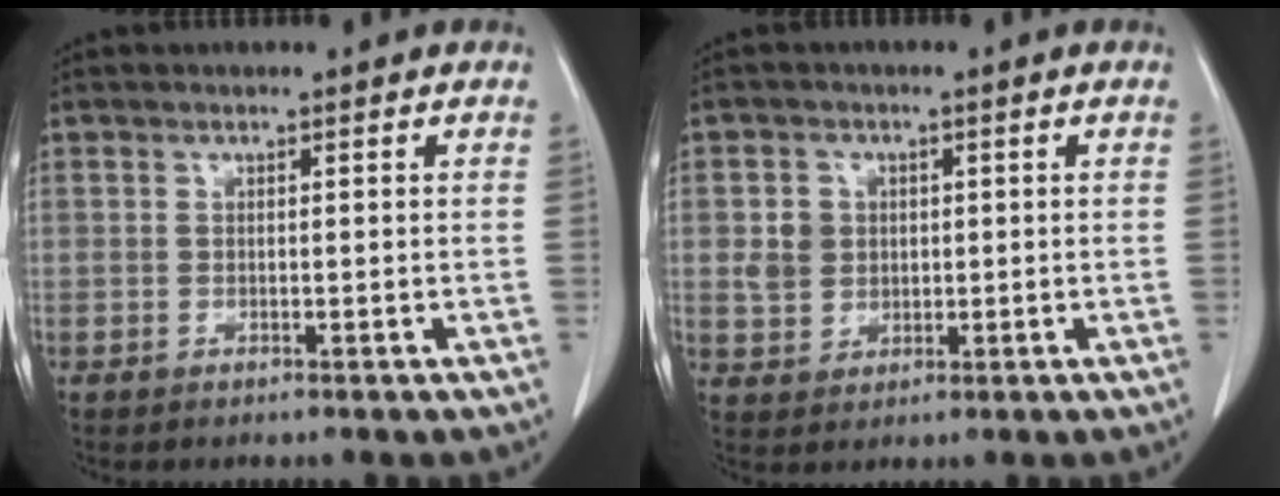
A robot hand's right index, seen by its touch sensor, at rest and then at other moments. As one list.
[{"total": 4.6, "force": [0.7, 4.2, 1.8], "torque": [-0.035, 0.015, 0.022]}]